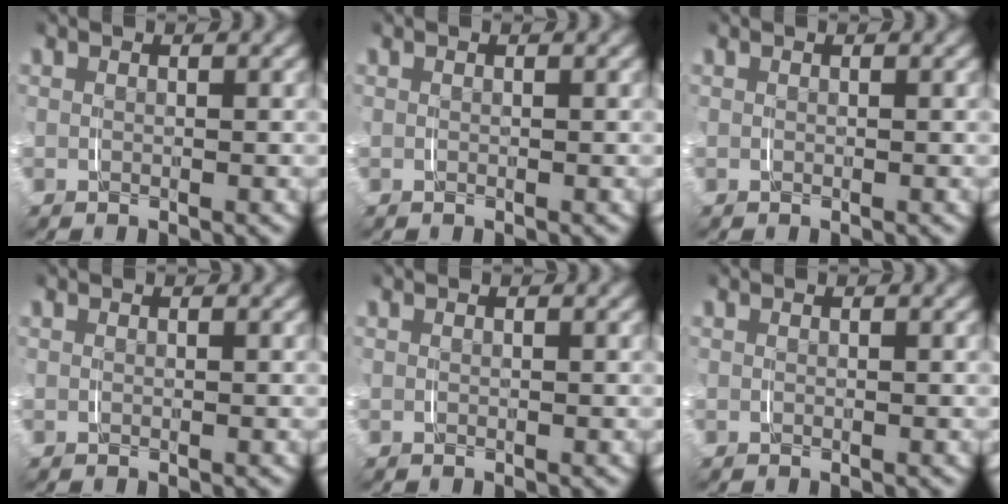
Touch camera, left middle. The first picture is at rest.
{"total": 0.0}
{"total": 0.0}
{"total": 0.0}
{"total": 0.0}
{"total": 0.0}